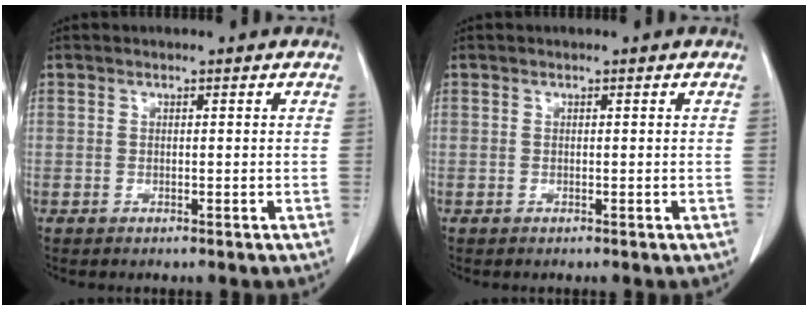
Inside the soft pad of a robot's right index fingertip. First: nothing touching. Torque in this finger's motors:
{"motor_torque": [0.00, 0.00, 0.01, 0.00]}